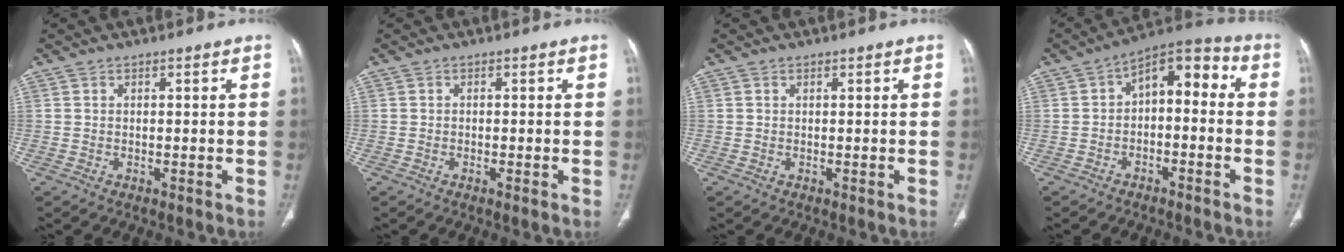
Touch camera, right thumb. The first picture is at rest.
{"total": 0.9, "force": [-0.3, 0.1, 0.8], "torque": [-0.020, -0.002, -0.008]}
{"total": 0.0}
{"total": 9.7, "force": [-0.6, 5.7, 7.8], "torque": [-0.078, 0.049, -0.022]}